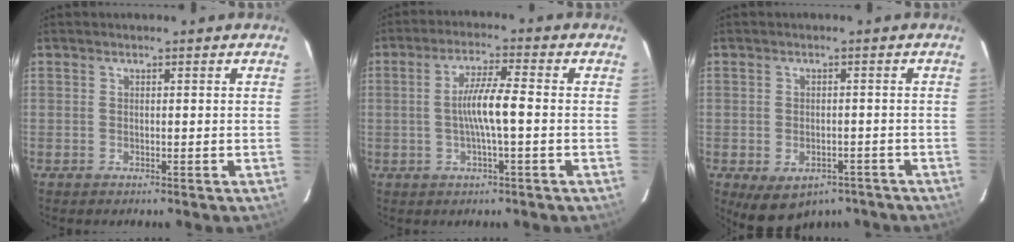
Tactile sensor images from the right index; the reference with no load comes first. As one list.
[{"total": 6.6, "force": [-0.8, 0.2, 6.5], "torque": [-0.123, 0.003, -0.016]}, {"total": 8.7, "force": [-5.4, 5.4, 4.2], "torque": [-0.075, -0.007, -0.055]}]